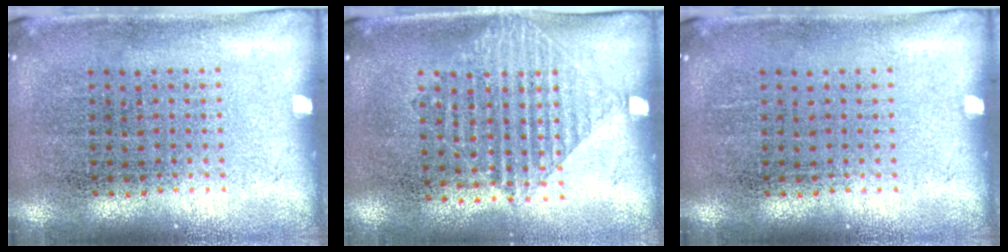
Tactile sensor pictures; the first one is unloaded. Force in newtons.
{"total": 1.2, "press": 1.0, "slide": 0.6}
{"total": 0.0}